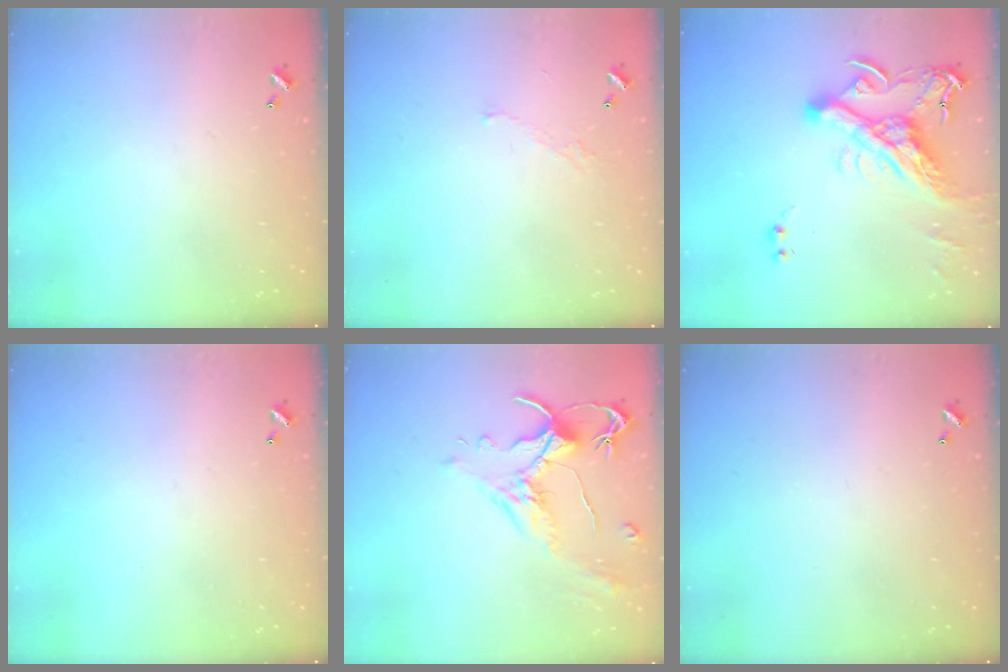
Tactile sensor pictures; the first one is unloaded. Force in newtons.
{"total": 3.5, "press": 3.5, "slide": 0.7}
{"total": 14.9, "press": 14.7, "slide": 2.3}
{"total": 0.0}
{"total": 1.5, "press": 1.0, "slide": 1.1}
{"total": 0.0}